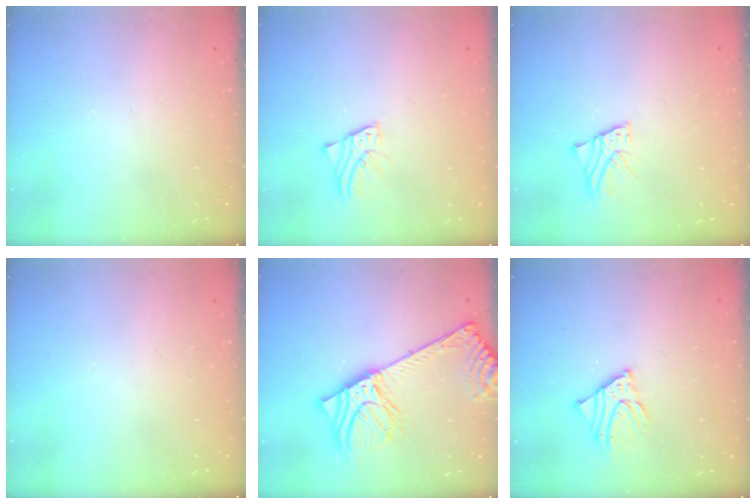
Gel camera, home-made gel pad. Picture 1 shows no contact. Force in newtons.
{"total": 2.6, "press": 2.6, "slide": 0.1}
{"total": 2.9, "press": 2.9, "slide": 0.2}
{"total": 0.0}
{"total": 17.0, "press": 16.6, "slide": 3.5}
{"total": 6.1, "press": 6.1, "slide": 0.6}